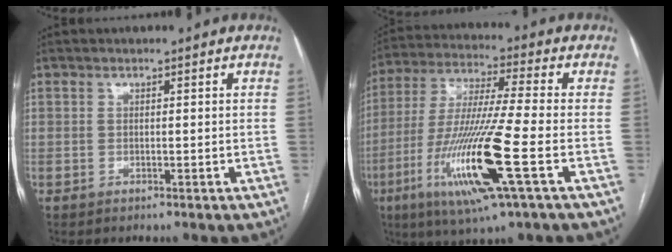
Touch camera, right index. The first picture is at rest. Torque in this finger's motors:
{"motor_torque": [2.11, -0.03, 1.05, 0.21]}